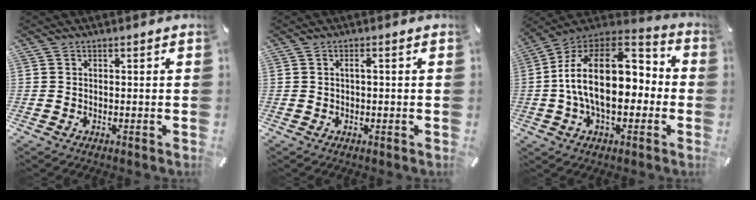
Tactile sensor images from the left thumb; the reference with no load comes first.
{"total": 1.4, "force": [0.2, 0.2, 1.4], "torque": [-0.026, 0.001, 0.002]}
{"total": 22.1, "force": [-0.5, 13.6, 17.5], "torque": [-0.318, 0.008, -0.007]}